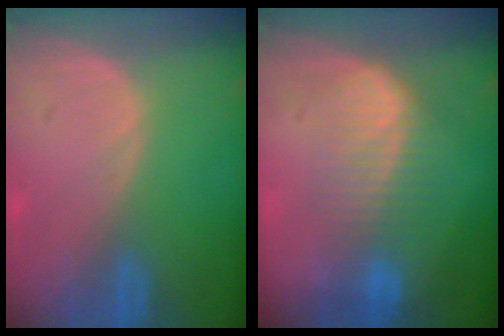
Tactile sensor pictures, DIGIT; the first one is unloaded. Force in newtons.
{"total": 6.9, "press": 6.6, "slide": 1.8}